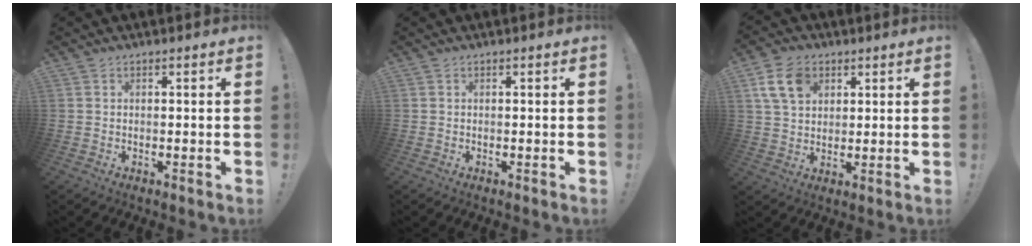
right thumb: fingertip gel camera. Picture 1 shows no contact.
{"total": 0.0}
{"total": 10.4, "force": [4.7, 7.3, 5.8], "torque": [-0.110, -0.004, 0.093]}